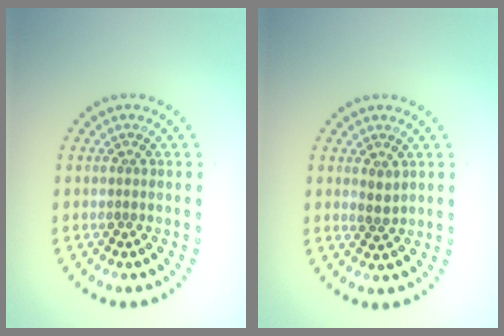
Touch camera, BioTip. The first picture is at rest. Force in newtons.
{"total": 1.2, "press": 1.1, "slide": 0.4}